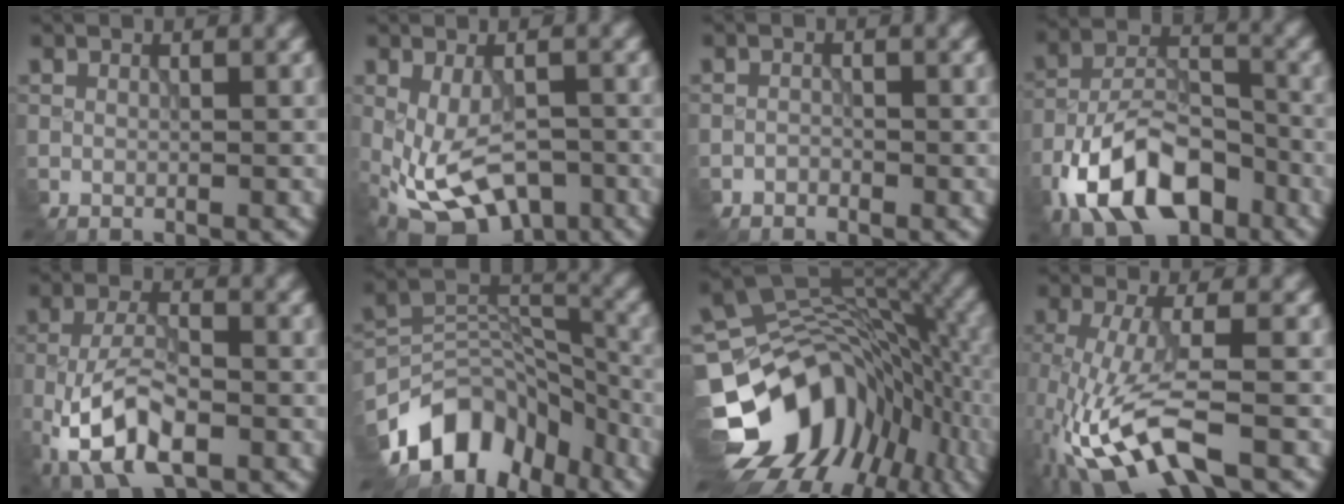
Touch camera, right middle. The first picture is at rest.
{"total": 6.3, "force": [-2.8, 3.3, 4.5], "torque": [-0.099, -0.020, -0.035]}
{"total": 1.1, "force": [-0.8, -0.2, -0.6], "torque": [-0.005, 0.006, -0.015]}
{"total": 10.1, "force": [-5.9, 5.3, 6.2], "torque": [-0.128, 0.011, -0.112]}
{"total": 6.9, "force": [-3.4, 3.1, 5.2], "torque": [-0.117, 0.004, -0.069]}
{"total": 10.2, "force": [-7.2, 6.0, 3.9], "torque": [-0.066, 0.015, -0.133]}
{"total": 14.2, "force": [-5.1, 10.8, 7.6], "torque": [-0.161, -0.003, -0.081]}
{"total": 7.7, "force": [-4.1, 1.9, 6.3], "torque": [-0.154, -0.005, -0.078]}